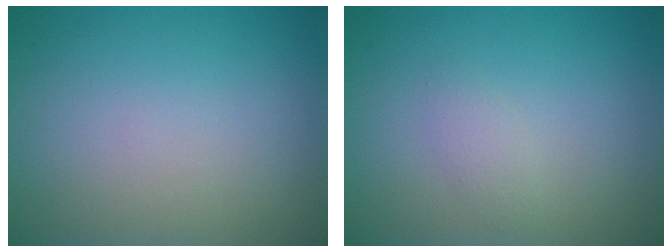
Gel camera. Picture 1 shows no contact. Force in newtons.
{"total": 1.1, "press": 1.1, "slide": 0.1}